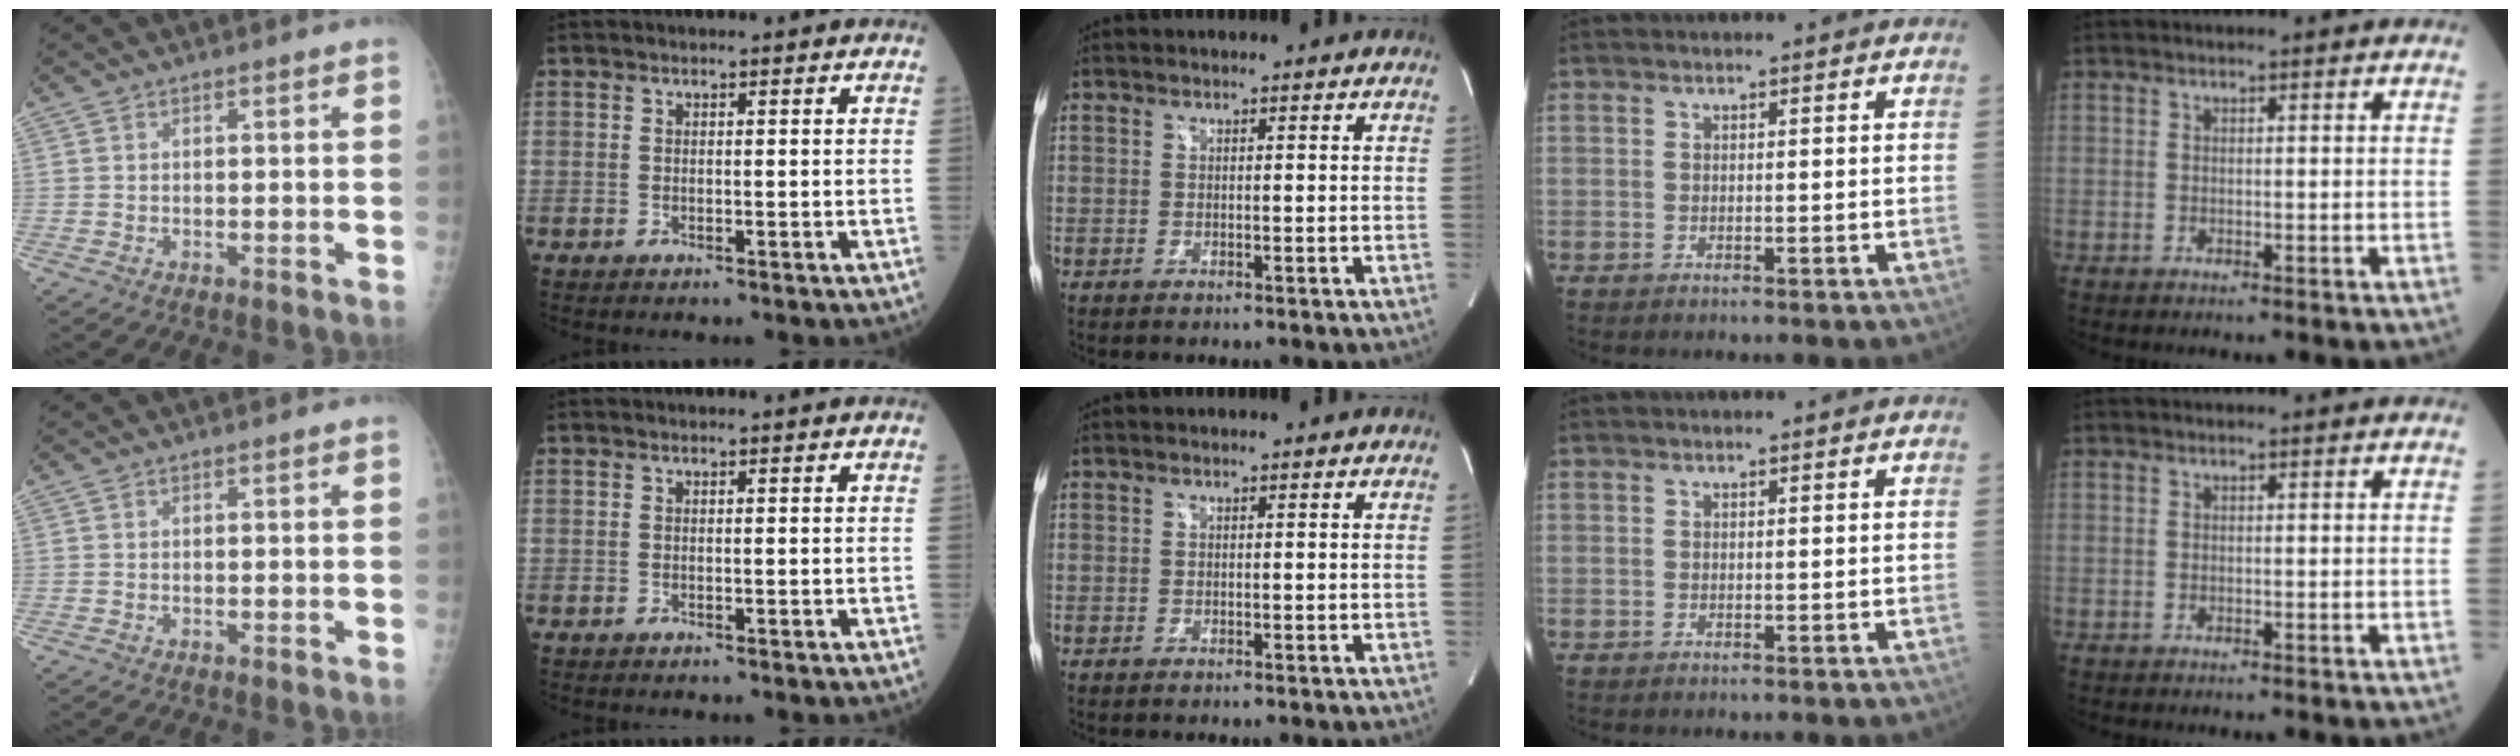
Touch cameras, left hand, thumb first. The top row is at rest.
{}